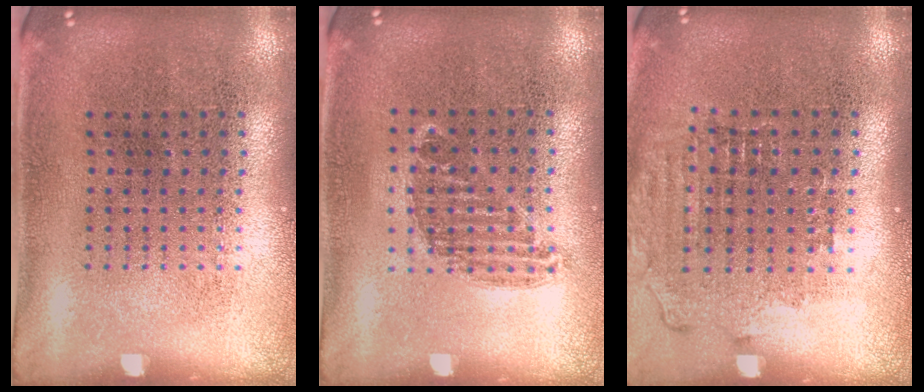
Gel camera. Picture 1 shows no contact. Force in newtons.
{"total": 0.8, "press": 0.7, "slide": 0.4}
{"total": 1.6, "press": 1.4, "slide": 0.6}